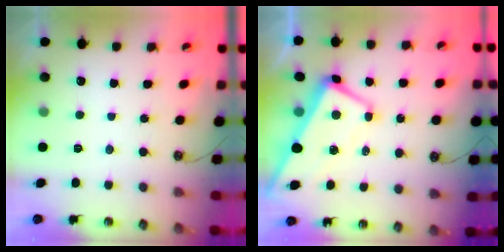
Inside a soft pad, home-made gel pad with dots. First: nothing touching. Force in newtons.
{"total": 0.8, "press": 0.2, "slide": 0.8}